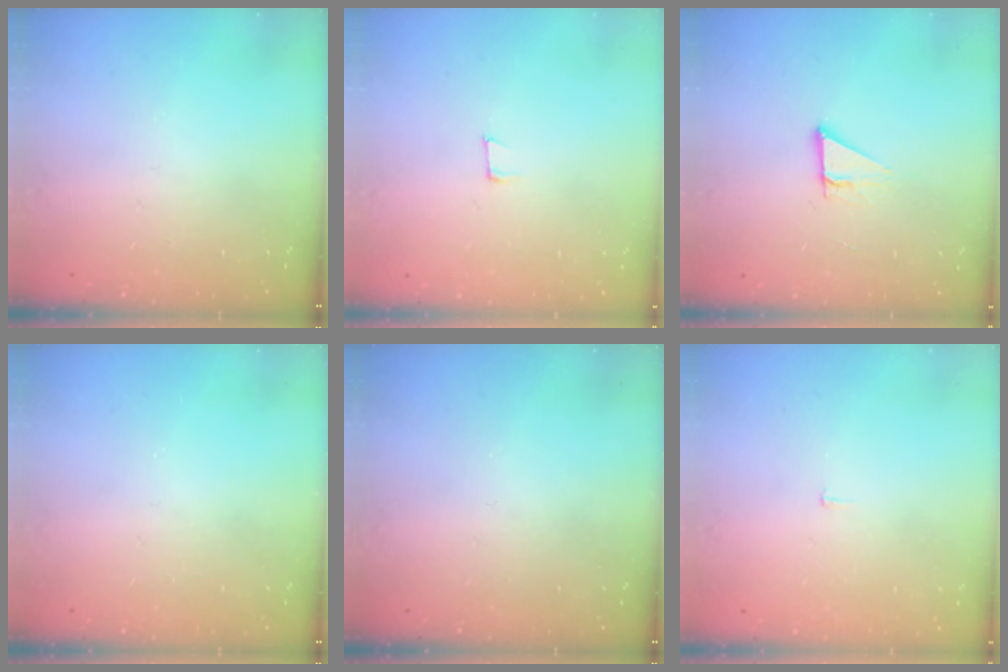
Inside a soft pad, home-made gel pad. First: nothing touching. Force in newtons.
{"total": 4.1, "press": 4.0, "slide": 1.1}
{"total": 3.7, "press": 3.7, "slide": 0.2}
{"total": 0.0}
{"total": 0.0}
{"total": 2.2, "press": 2.2, "slide": 0.1}